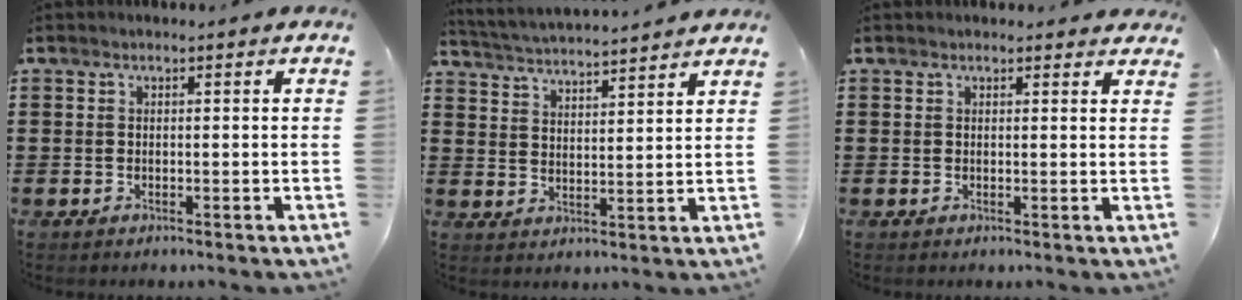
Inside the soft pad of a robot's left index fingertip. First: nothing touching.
{"total": 3.7, "force": [3.7, -0.5, 0.1], "torque": [-0.021, -0.028, 0.060]}
{"total": 1.1, "force": [1.1, 0.4, 0.2], "torque": [-0.005, 0.003, 0.020]}